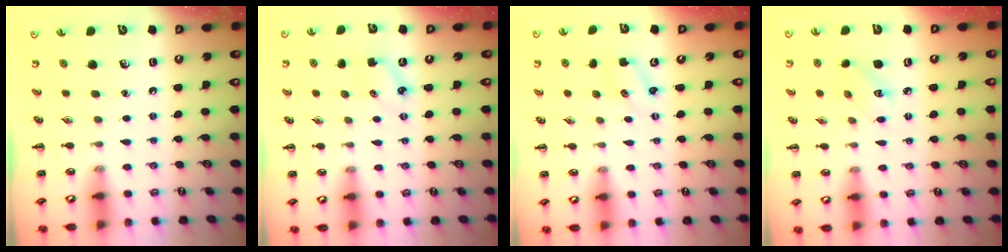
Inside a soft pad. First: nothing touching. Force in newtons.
{"total": 2.9, "press": 2.8, "slide": 0.9}
{"total": 1.6, "press": 1.5, "slide": 0.4}
{"total": 3.8, "press": 3.7, "slide": 0.9}